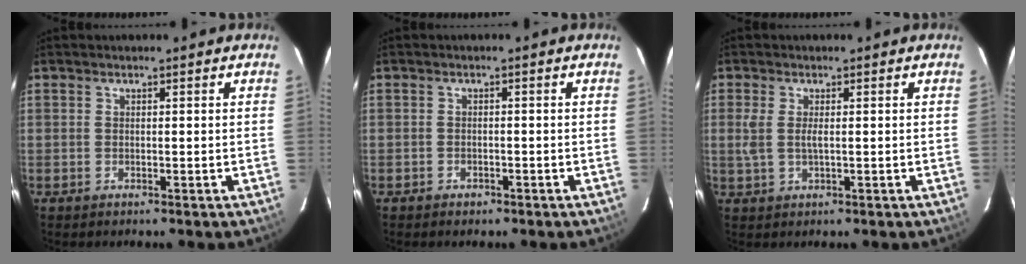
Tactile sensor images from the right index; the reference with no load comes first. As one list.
[{"total": 1.6, "force": [-1.1, 1.1, 0.3], "torque": [-0.009, 0.004, -0.015]}, {"total": 3.3, "force": [0.2, 1.0, 3.1], "torque": [-0.068, -0.003, 0.005]}]